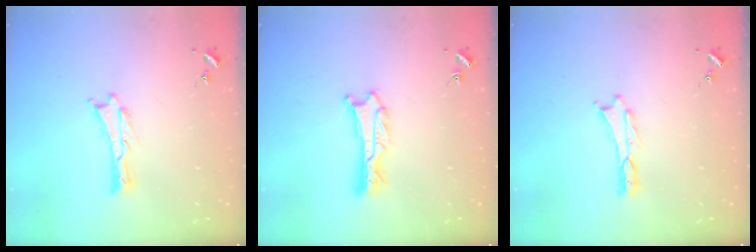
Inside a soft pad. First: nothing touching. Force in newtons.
{"total": 1.2, "press": 1.2, "slide": 0.1}
{"total": 0.0}